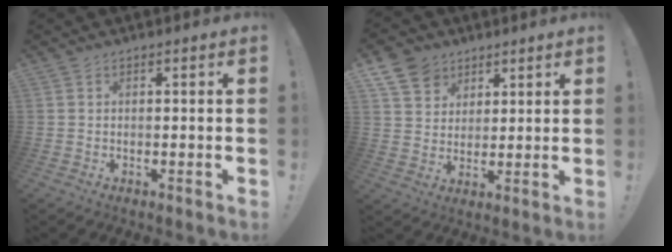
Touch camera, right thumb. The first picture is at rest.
{"total": 9.5, "force": [6.0, 6.9, 2.5], "torque": [-0.040, -0.036, 0.119]}